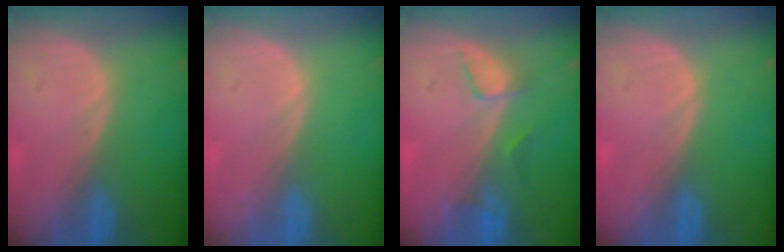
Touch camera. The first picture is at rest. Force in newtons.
{"total": 0.0}
{"total": 2.8, "press": 2.7, "slide": 0.4}
{"total": 0.0}